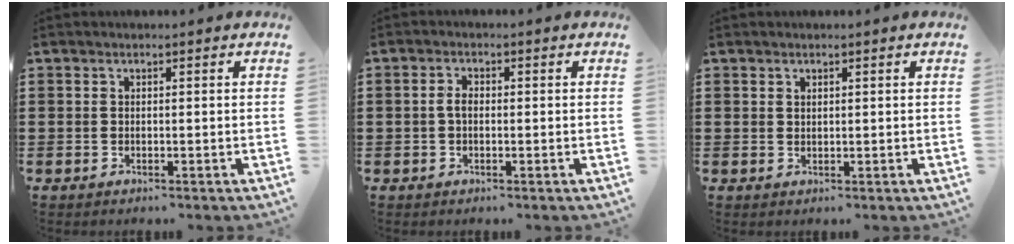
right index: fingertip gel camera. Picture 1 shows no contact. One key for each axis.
{"total": 2.0, "fx": -0.2, "fy": 1.1, "fz": 1.7, "tx": -0.041, "ty": 0.001, "tz": -0.006}
{"total": 1.5, "fx": 0.9, "fy": 1.2, "fz": 0.2, "tx": -0.008, "ty": 0.004, "tz": 0.019}